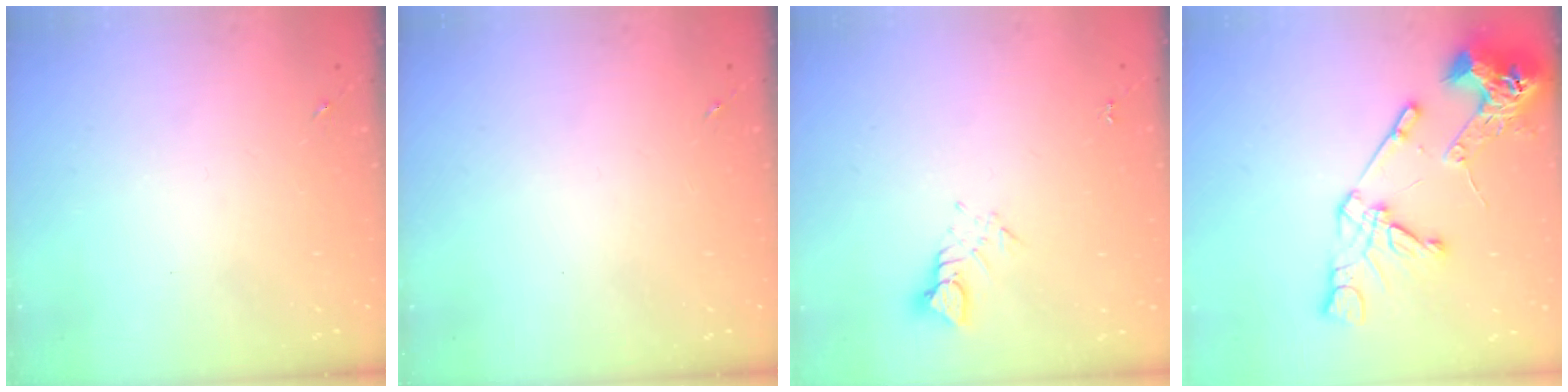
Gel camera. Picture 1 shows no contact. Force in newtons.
{"total": 0.0}
{"total": 3.1, "press": 3.1, "slide": 0.3}
{"total": 19.7, "press": 19.5, "slide": 2.6}